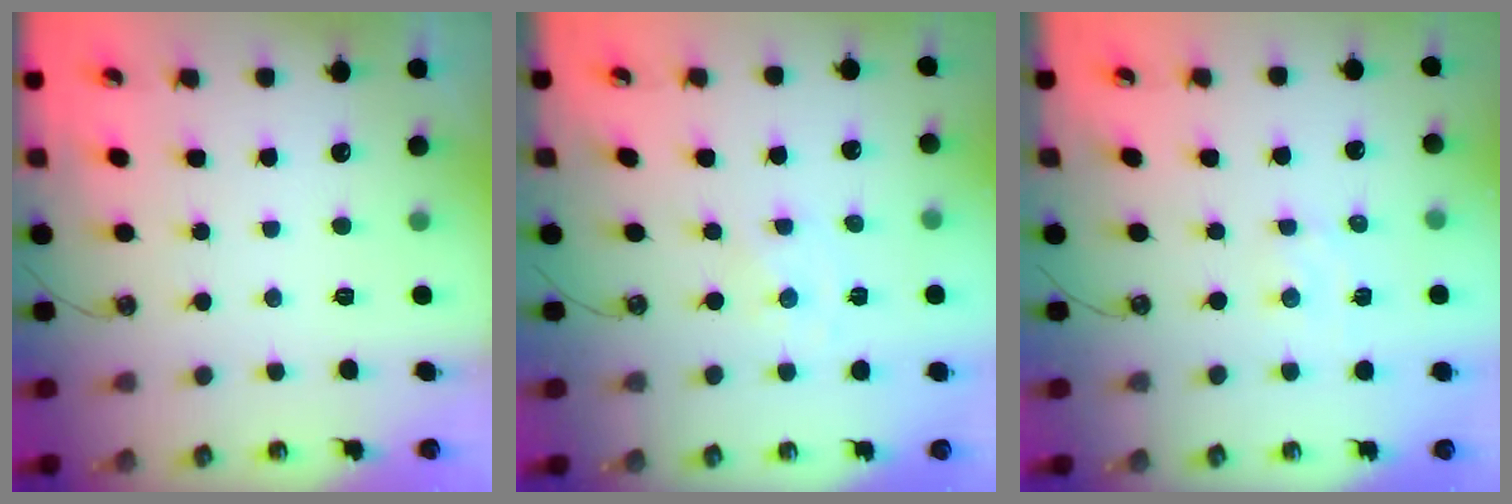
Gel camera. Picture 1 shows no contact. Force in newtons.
{"total": 0.0}
{"total": 1.2, "press": 1.2, "slide": 0.1}